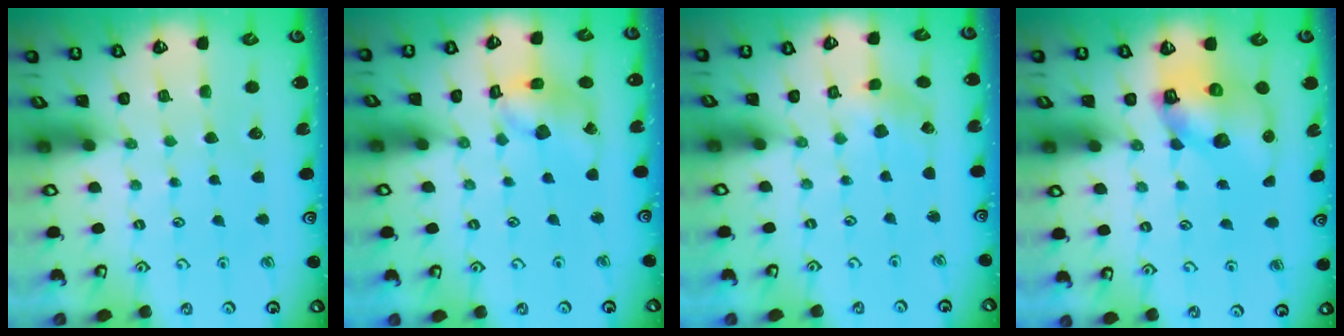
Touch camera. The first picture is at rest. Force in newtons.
{"total": 11.1, "press": 11.0, "slide": 1.3}
{"total": 1.1, "press": 1.1, "slide": 0.3}
{"total": 10.7, "press": 10.6, "slide": 1.6}